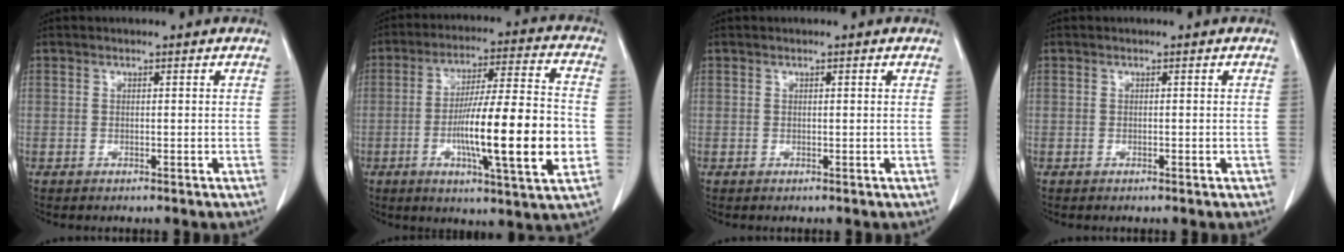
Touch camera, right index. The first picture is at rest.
{"total": 18.1, "force": [-3.8, 1.0, 17.6], "torque": [-0.283, -0.005, -0.062]}
{"total": 0.0}
{"total": 0.7, "force": [-0.4, 0.2, 0.5], "torque": [-0.011, 0.000, -0.004]}